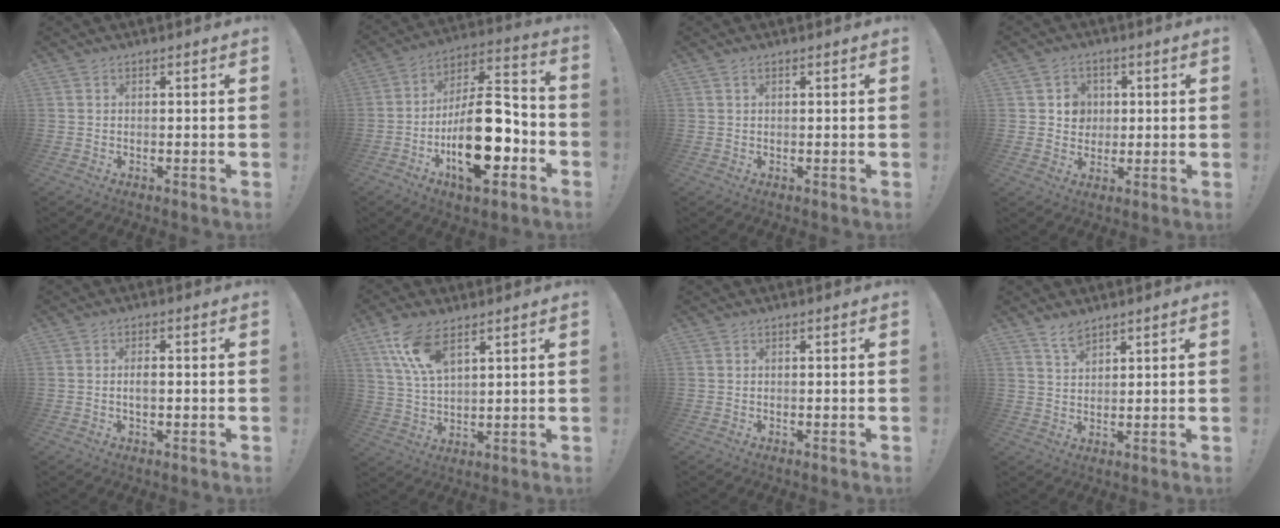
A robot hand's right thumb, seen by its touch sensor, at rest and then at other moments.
{"total": 22.8, "force": [-7.3, 10.1, 19.1], "torque": [-0.317, 0.045, -0.110]}
{"total": 0.7, "force": [0.4, 0.4, 0.5], "torque": [-0.012, 0.002, 0.008]}
{"total": 6.3, "force": [1.4, 6.0, 1.5], "torque": [-0.023, -0.005, 0.029]}
{"total": 2.3, "force": [-0.4, 1.0, 2.1], "torque": [-0.038, 0.005, -0.008]}
{"total": 10.9, "force": [6.8, 4.6, 7.2], "torque": [-0.149, -0.024, 0.128]}
{"total": 0.0}
{"total": 4.2, "force": [3.5, 1.6, 1.7], "torque": [-0.034, -0.019, 0.064]}